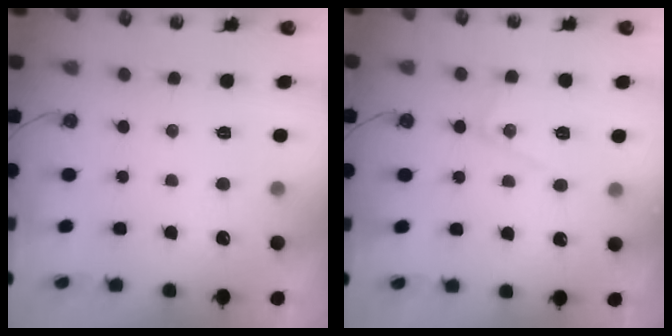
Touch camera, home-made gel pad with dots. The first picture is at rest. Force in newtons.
{"total": 9.7, "press": 9.7, "slide": 0.7}